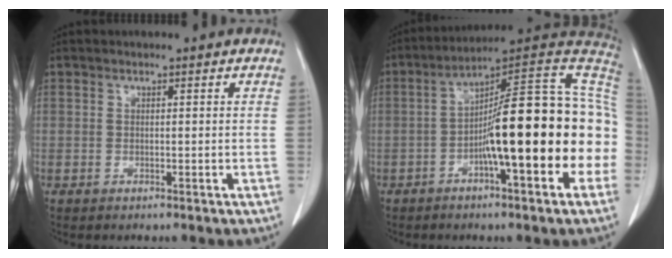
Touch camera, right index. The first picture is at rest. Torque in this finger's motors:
{"motor_torque": [2.14, 0.00, 0.77, 0.21]}